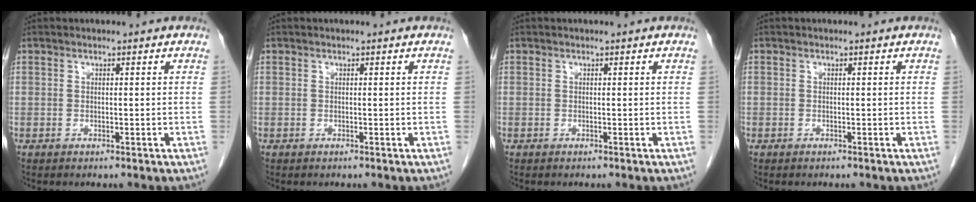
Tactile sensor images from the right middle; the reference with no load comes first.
{"total": 0.0}
{"total": 0.0}
{"total": 0.0}